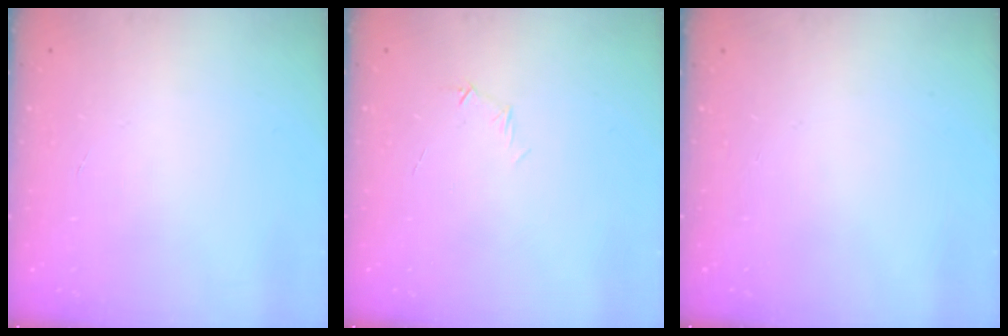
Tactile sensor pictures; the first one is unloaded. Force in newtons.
{"total": 4.1, "press": 3.9, "slide": 1.3}
{"total": 0.0}